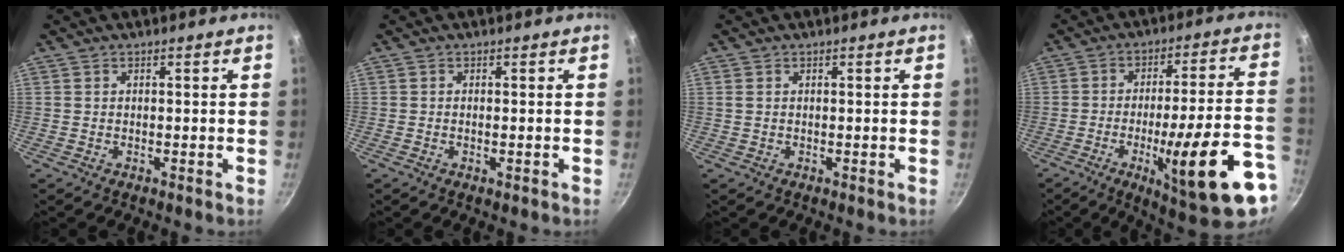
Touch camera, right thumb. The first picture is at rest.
{"total": 0.8, "force": [-0.3, 0.2, 0.7], "torque": [-0.014, 0.000, -0.005]}
{"total": 0.7, "force": [0.3, 0.4, 0.4], "torque": [-0.010, 0.001, 0.006]}
{"total": 22.5, "force": [-9.1, 5.2, 19.9], "torque": [-0.253, 0.031, -0.121]}